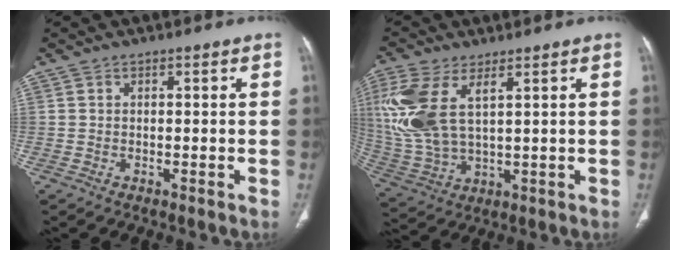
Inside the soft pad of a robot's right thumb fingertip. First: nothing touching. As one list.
[{"total": 14.3, "force": [4.8, 6.7, 11.7], "torque": [-0.283, -0.010, 0.110]}]